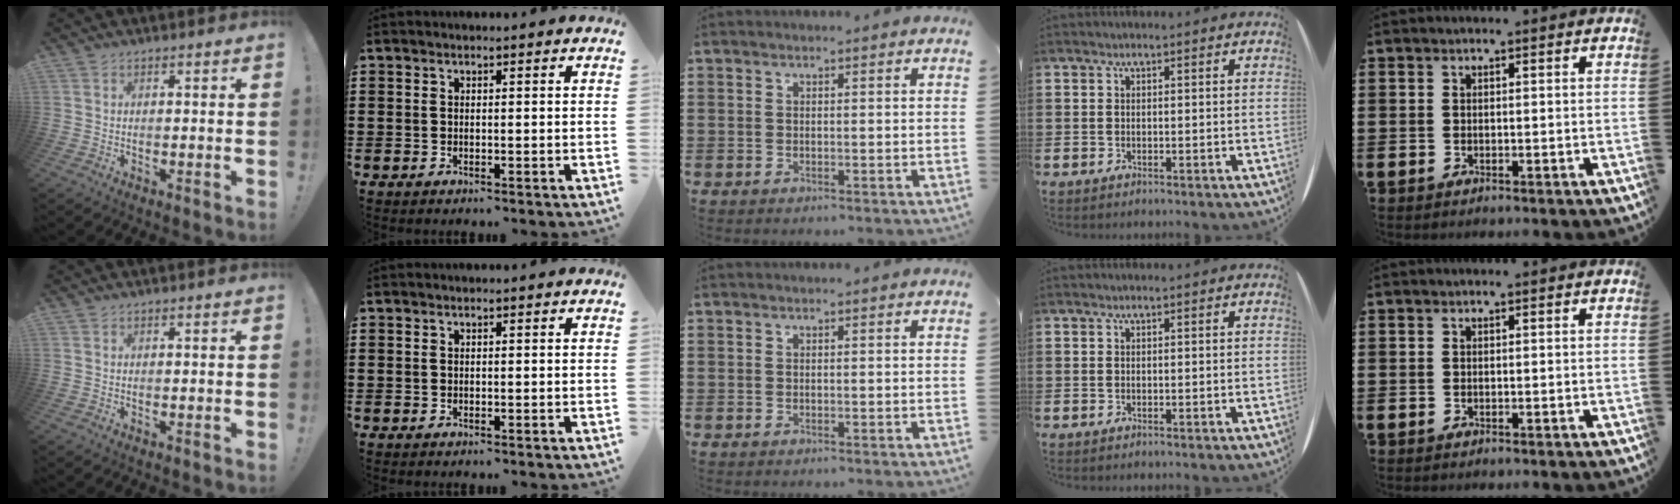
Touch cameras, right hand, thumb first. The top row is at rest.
{}